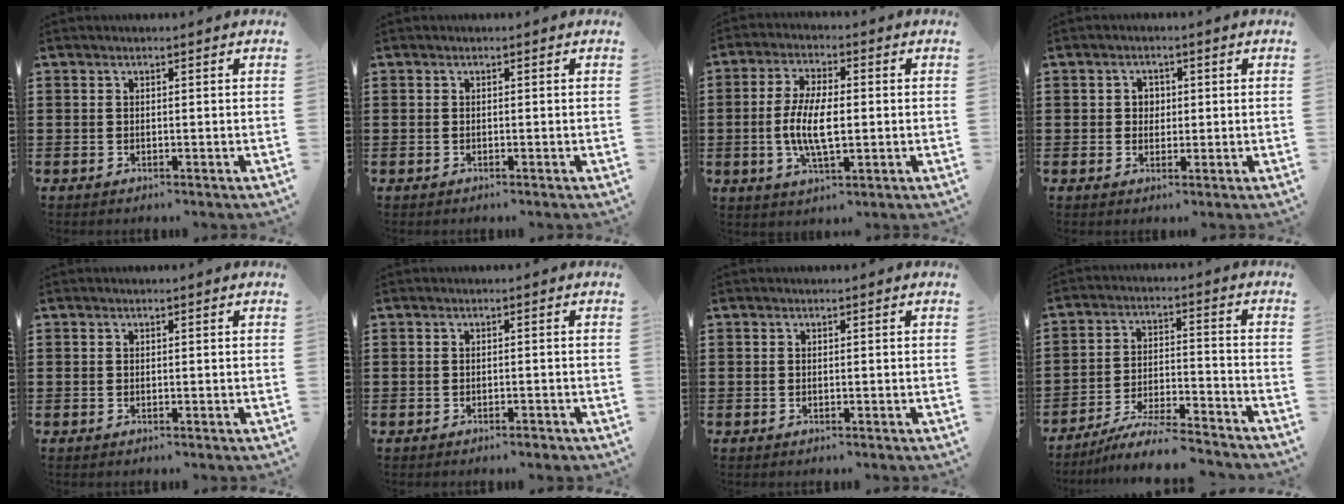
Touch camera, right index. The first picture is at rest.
{"total": 0.0}
{"total": 7.7, "force": [-0.7, 2.9, 7.1], "torque": [-0.159, -0.006, -0.022]}
{"total": 1.8, "force": [0.1, 1.7, 0.7], "torque": [-0.019, 0.010, 0.000]}
{"total": 0.0}
{"total": 0.7, "force": [-0.6, 0.0, 0.4], "torque": [-0.011, -0.006, -0.010]}
{"total": 0.0}
{"total": 7.2, "force": [-6.8, 0.2, 2.5], "torque": [-0.045, 0.005, -0.131]}